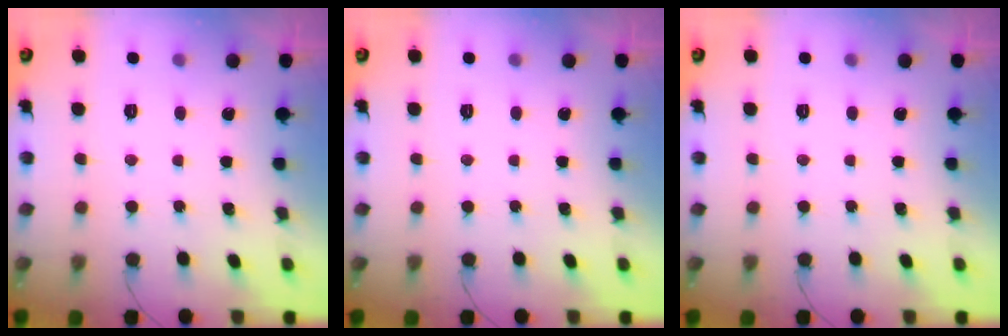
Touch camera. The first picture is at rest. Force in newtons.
{"total": 0.0}
{"total": 0.0}